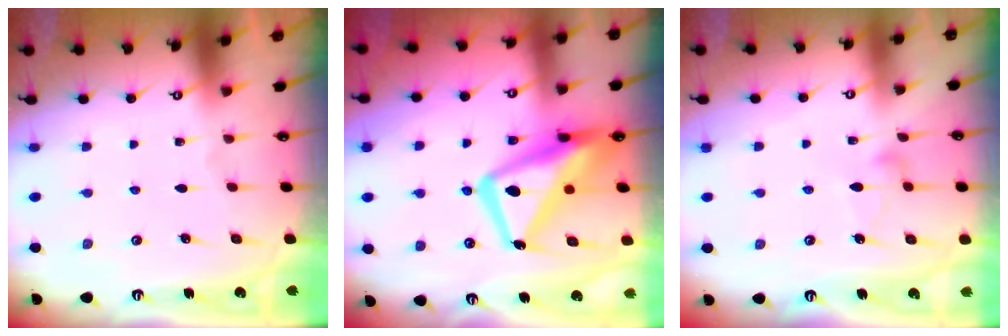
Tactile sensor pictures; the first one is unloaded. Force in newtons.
{"total": 16.8, "press": 16.7, "slide": 1.9}
{"total": 6.8, "press": 6.8, "slide": 0.3}